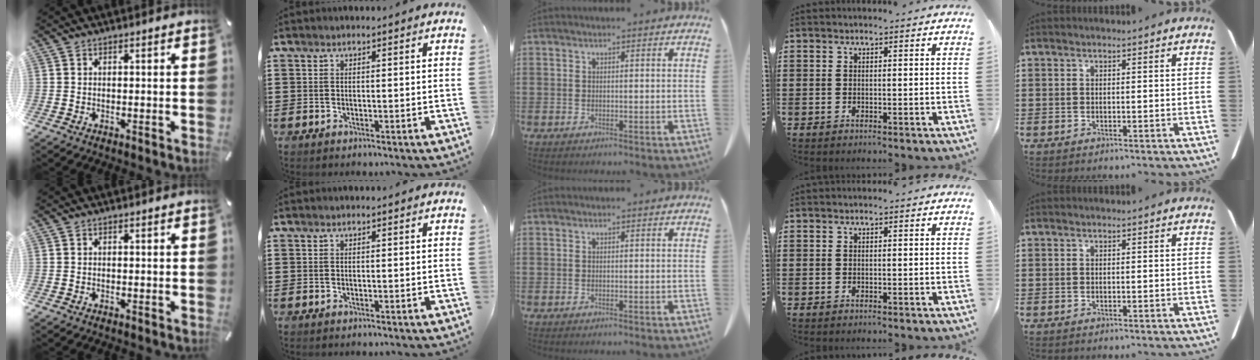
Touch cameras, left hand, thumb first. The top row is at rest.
{}